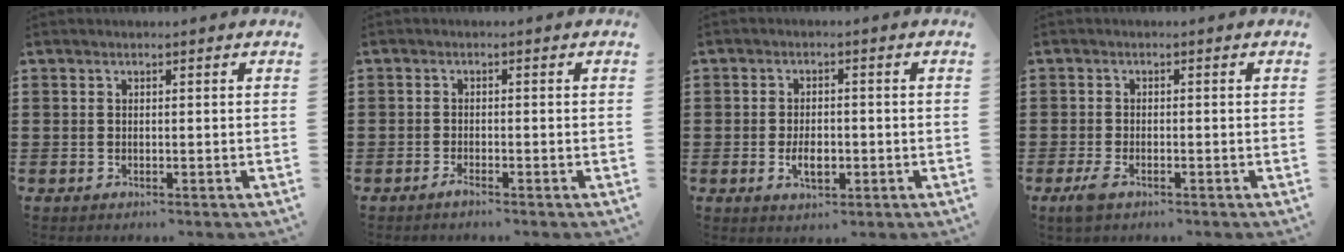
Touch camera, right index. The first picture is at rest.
{"total": 1.1, "force": [-1.0, 0.1, 0.5], "torque": [-0.010, -0.007, -0.018]}
{"total": 3.9, "force": [-1.1, 1.9, 3.2], "torque": [-0.050, -0.001, -0.019]}
{"total": 2.0, "force": [-1.3, 0.7, 1.4], "torque": [-0.041, -0.006, -0.030]}